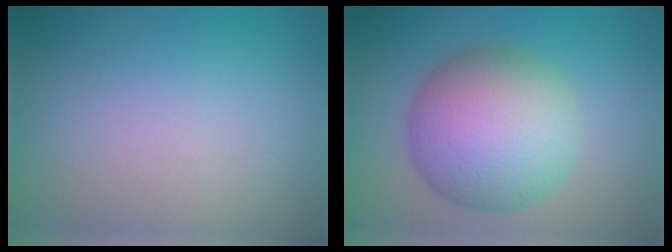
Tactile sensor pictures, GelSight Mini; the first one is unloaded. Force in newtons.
{"total": 9.7, "press": 9.7, "slide": 0.1}